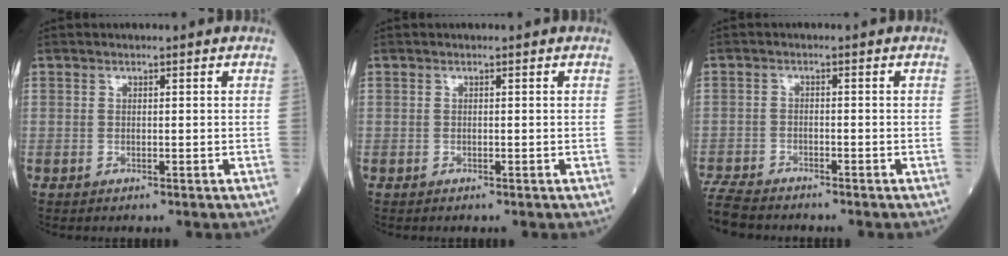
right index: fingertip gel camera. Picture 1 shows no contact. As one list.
[{"total": 0.0}, {"total": 5.3, "force": [-5.1, 1.2, 1.2], "torque": [-0.024, -0.020, -0.098]}]